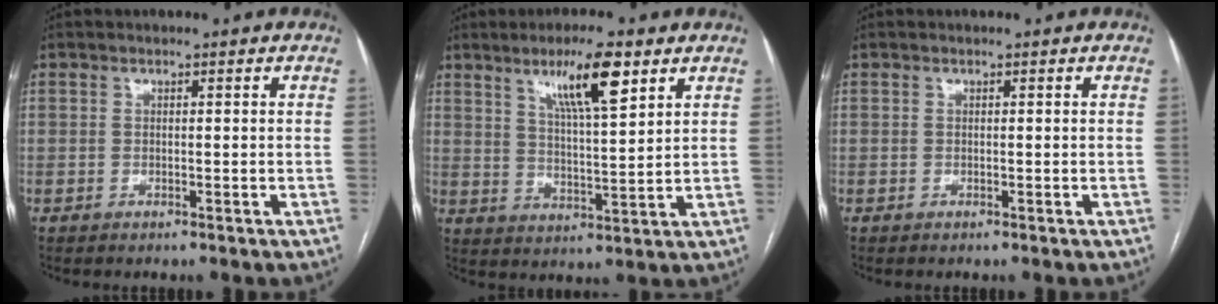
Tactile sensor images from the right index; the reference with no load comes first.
{"total": 9.7, "force": [5.6, 1.0, 7.8], "torque": [-0.138, 0.000, 0.098]}
{"total": 0.0}